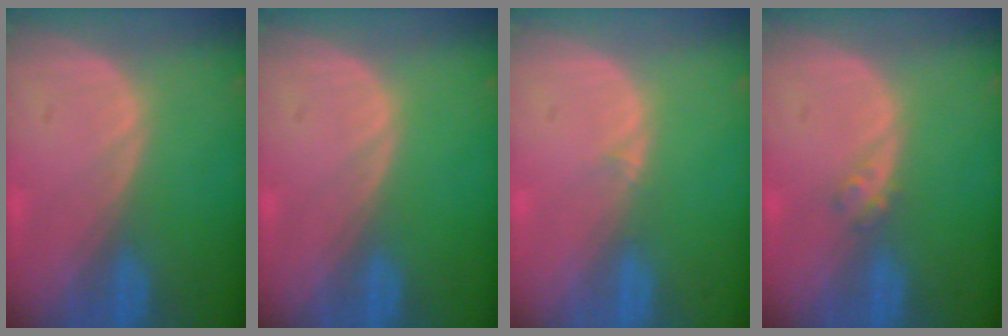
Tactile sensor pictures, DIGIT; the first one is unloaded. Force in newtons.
{"total": 0.0}
{"total": 0.9, "press": 0.5, "slide": 0.7}
{"total": 1.6, "press": 1.4, "slide": 0.8}